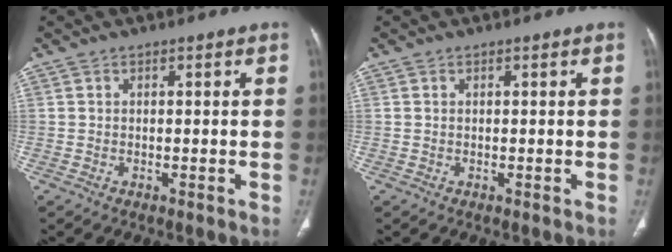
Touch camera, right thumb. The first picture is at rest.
{"total": 0.0}